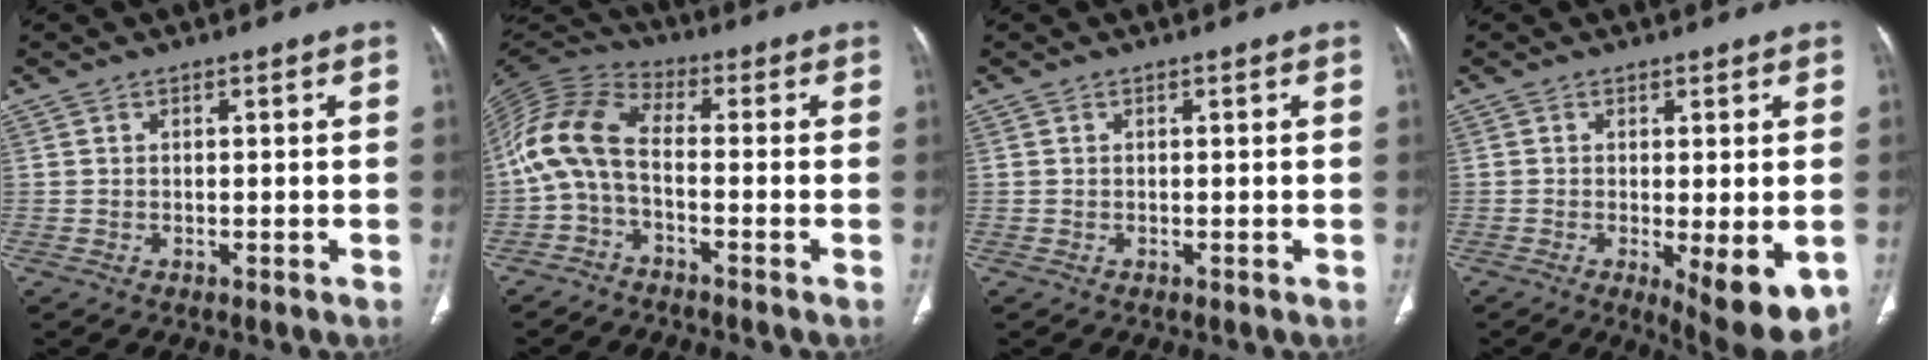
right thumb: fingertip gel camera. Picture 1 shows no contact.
{"total": 10.3, "force": [-2.3, 5.0, 8.7], "torque": [-0.184, 0.047, -0.061]}
{"total": 0.0}
{"total": 9.5, "force": [-2.5, 3.0, 8.6], "torque": [-0.118, -0.024, -0.029]}